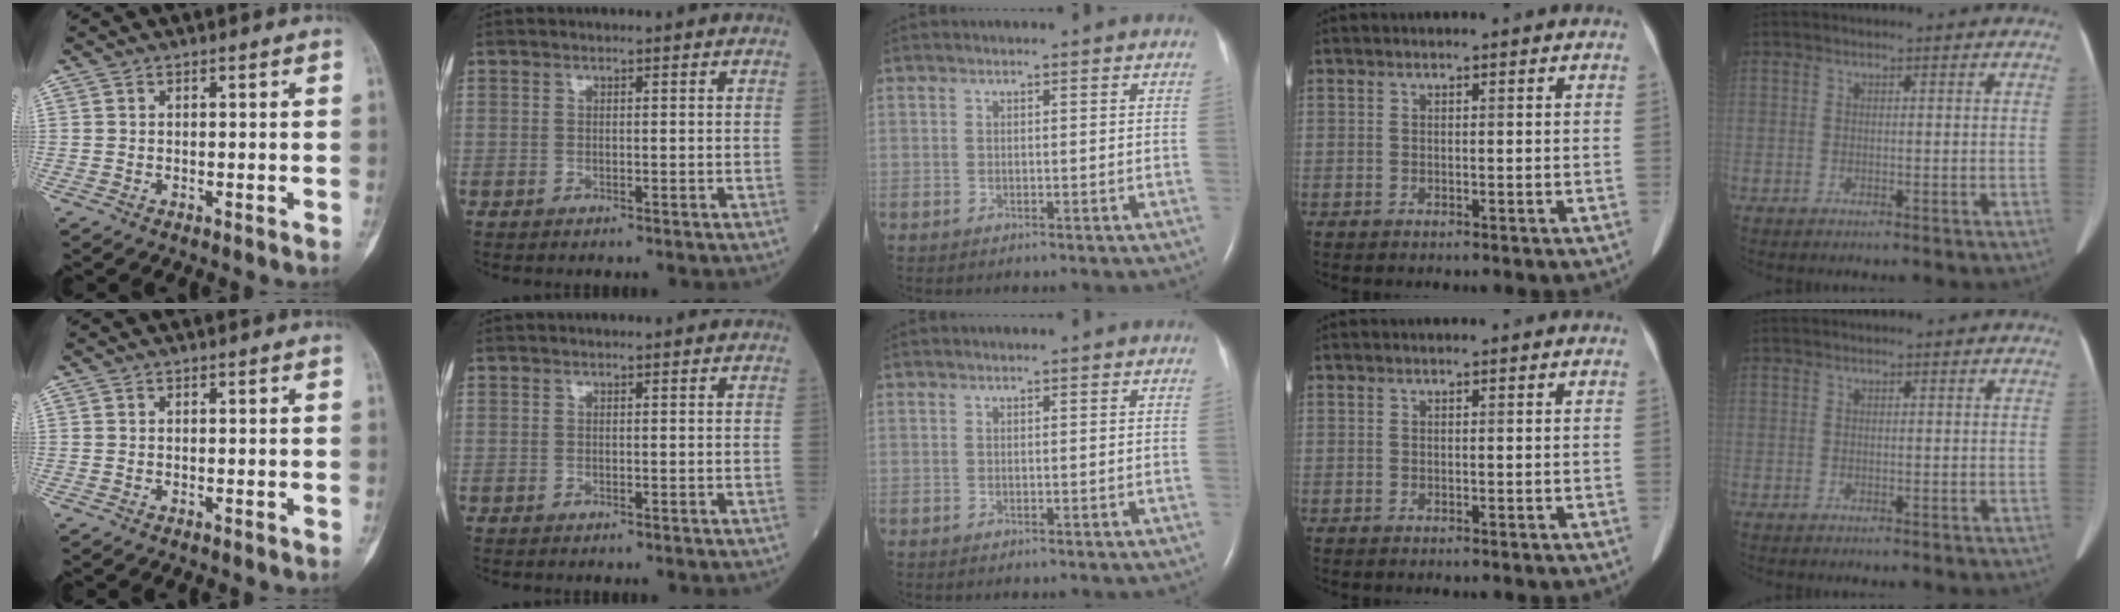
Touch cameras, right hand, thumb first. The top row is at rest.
{}